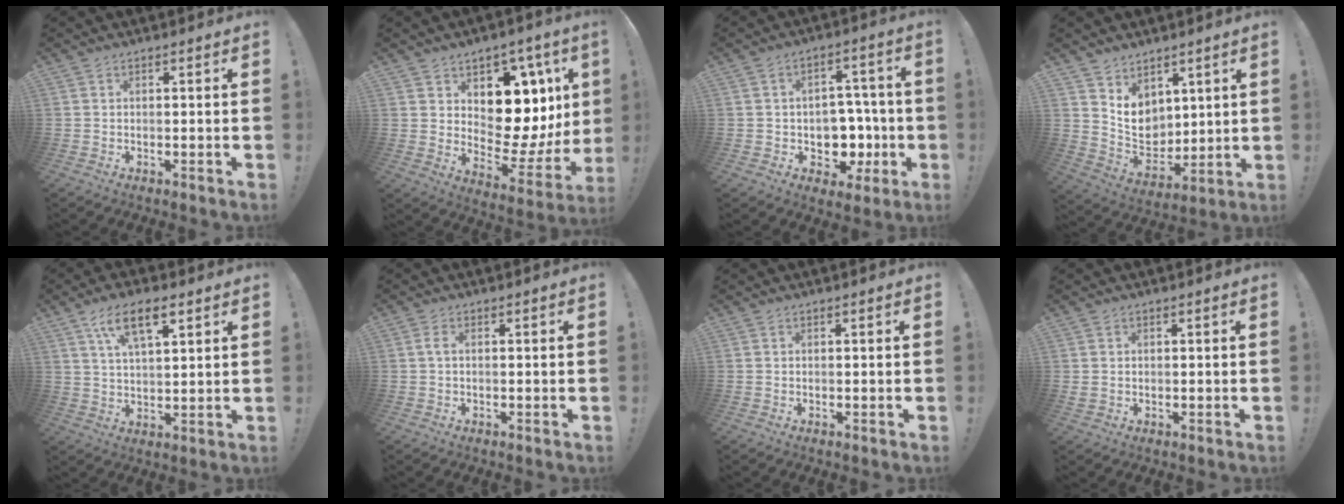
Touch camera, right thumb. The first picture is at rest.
{"total": 14.5, "force": [5.2, 9.5, 9.5], "torque": [-0.105, -0.054, 0.102]}
{"total": 10.1, "force": [-2.0, 9.0, 4.2], "torque": [-0.037, 0.016, -0.018]}
{"total": 9.6, "force": [5.1, 7.6, 3.1], "torque": [-0.055, -0.054, 0.108]}
{"total": 10.1, "force": [5.4, 4.0, 7.6], "torque": [-0.131, -0.010, 0.096]}
{"total": 1.6, "force": [0.1, 0.3, 1.5], "torque": [-0.030, 0.003, 0.000]}
{"total": 0.0}
{"total": 0.7, "force": [0.3, 0.6, 0.3], "torque": [-0.011, 0.005, 0.007]}